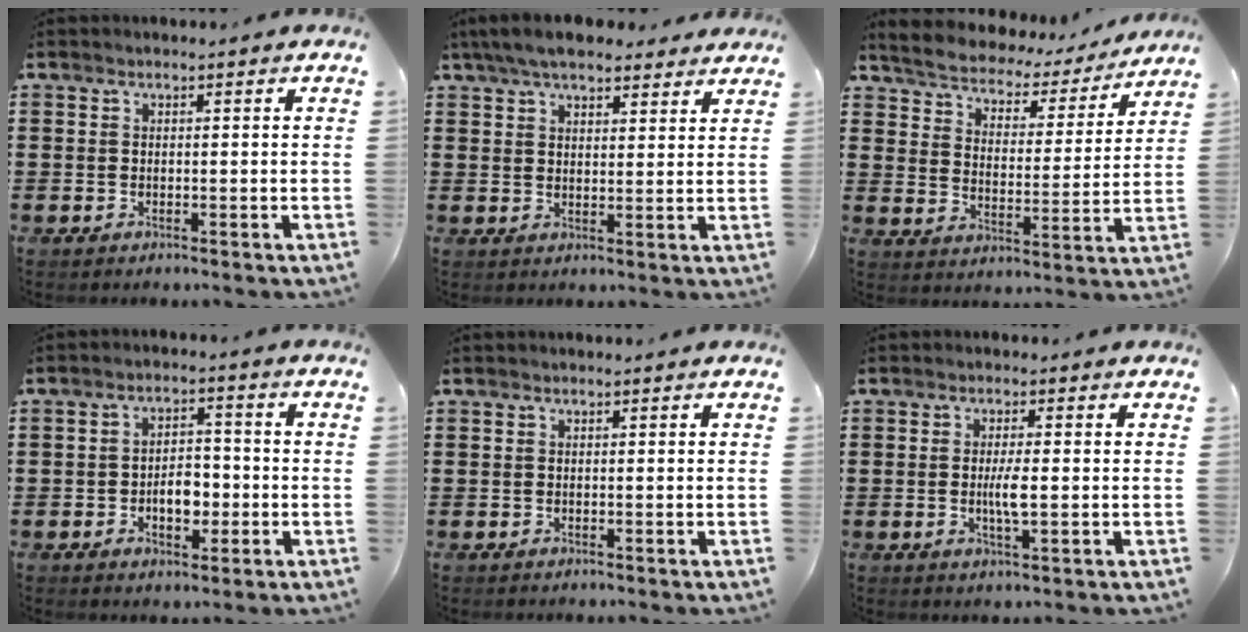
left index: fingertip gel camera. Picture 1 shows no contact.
{"total": 6.0, "force": [5.2, 1.6, 2.5], "torque": [-0.064, -0.005, 0.098]}
{"total": 4.0, "force": [4.0, 0.5, 0.2], "torque": [-0.030, -0.034, 0.060]}
{"total": 5.0, "force": [-1.3, 2.8, 4.0], "torque": [-0.055, 0.002, -0.028]}
{"total": 0.0}
{"total": 3.5, "force": [-0.2, 0.6, 3.4], "torque": [-0.068, -0.005, -0.007]}